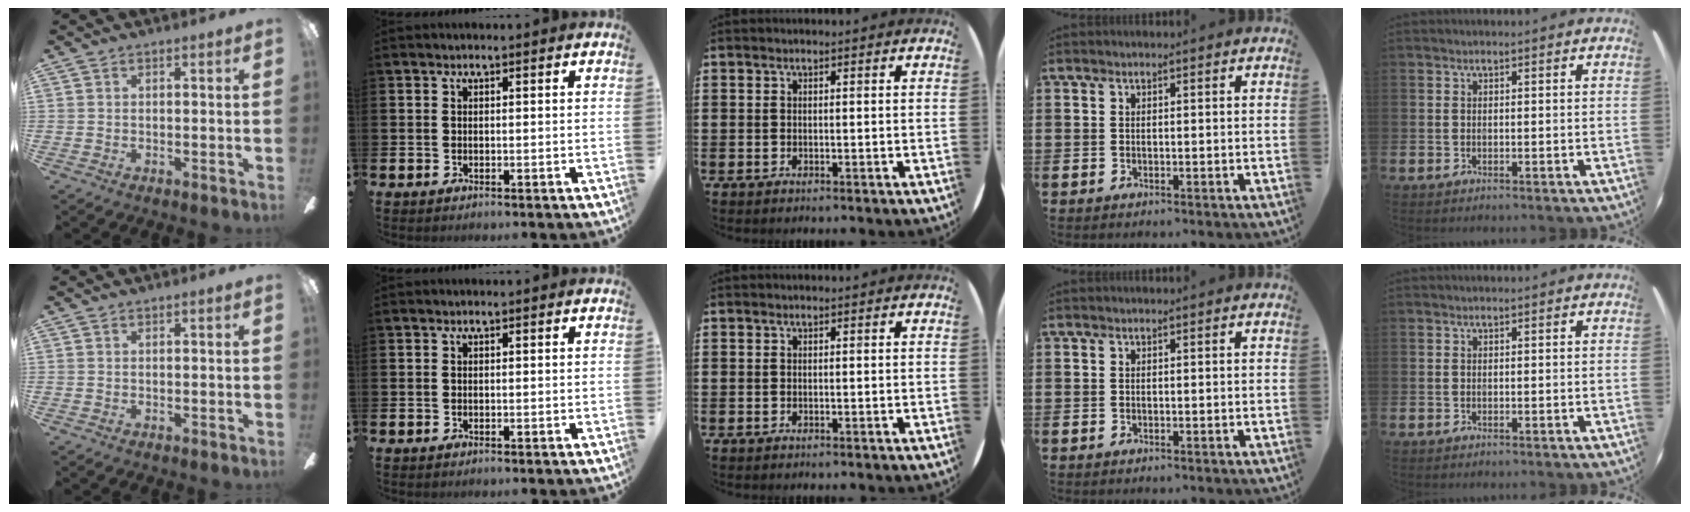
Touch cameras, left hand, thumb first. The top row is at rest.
{}